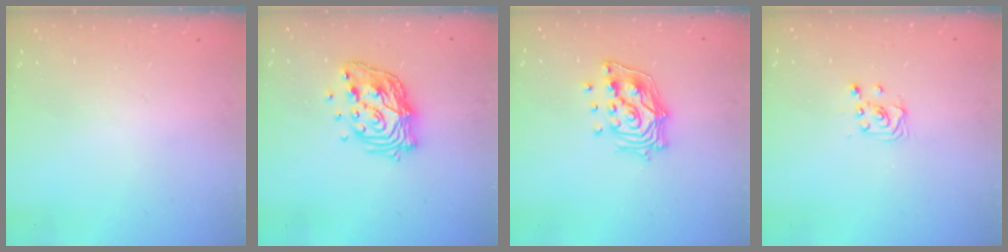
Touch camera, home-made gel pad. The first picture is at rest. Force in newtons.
{"total": 14.4, "press": 14.3, "slide": 1.0}
{"total": 13.9, "press": 13.8, "slide": 1.8}
{"total": 2.9, "press": 2.9, "slide": 0.4}